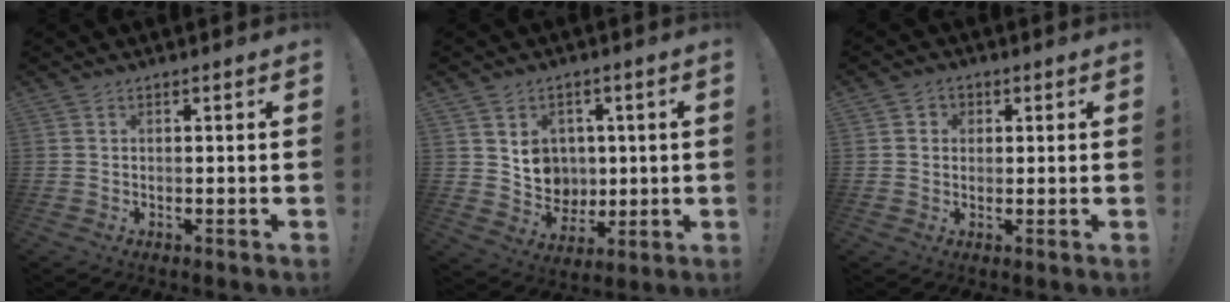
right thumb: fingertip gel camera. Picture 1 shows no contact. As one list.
[{"total": 8.9, "force": [2.6, 8.1, 2.6], "torque": [-0.031, -0.024, 0.060]}, {"total": 3.1, "force": [0.3, 3.0, 0.7], "torque": [-0.004, 0.002, 0.004]}]